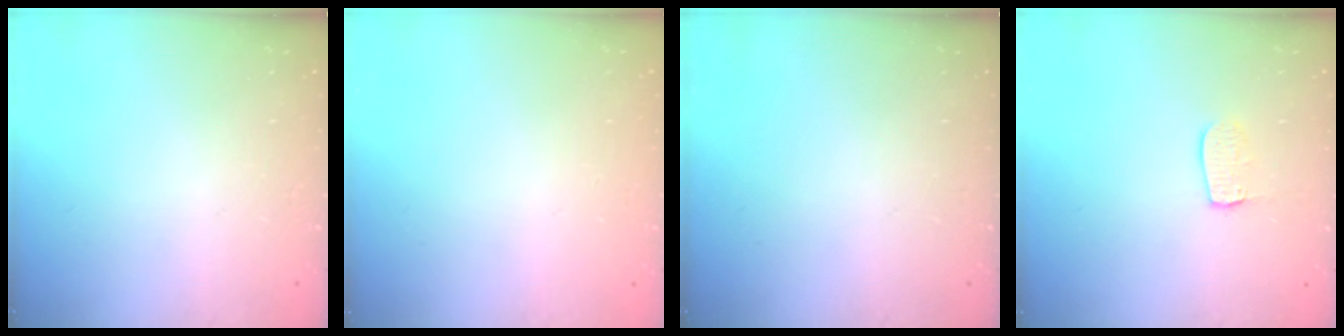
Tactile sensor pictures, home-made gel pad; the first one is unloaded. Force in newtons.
{"total": 0.8, "press": 0.4, "slide": 0.7}
{"total": 0.0}
{"total": 6.6, "press": 6.6, "slide": 0.5}